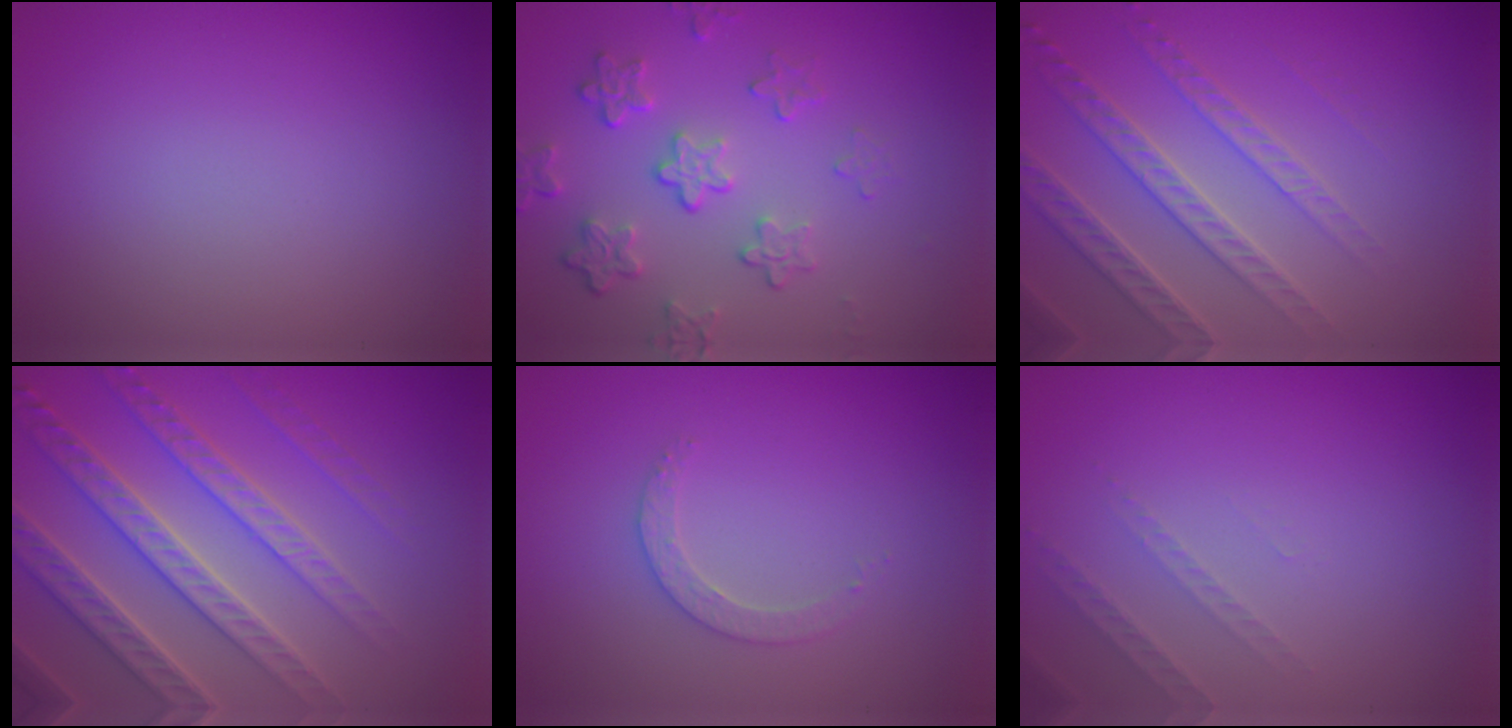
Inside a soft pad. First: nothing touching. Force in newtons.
{"total": 4.6, "press": 3.4, "slide": 3.1}
{"total": 4.0, "press": 4.0, "slide": 0.6}
{"total": 7.0, "press": 6.8, "slide": 1.7}
{"total": 1.9, "press": 1.8, "slide": 0.6}
{"total": 1.5, "press": 1.4, "slide": 0.4}